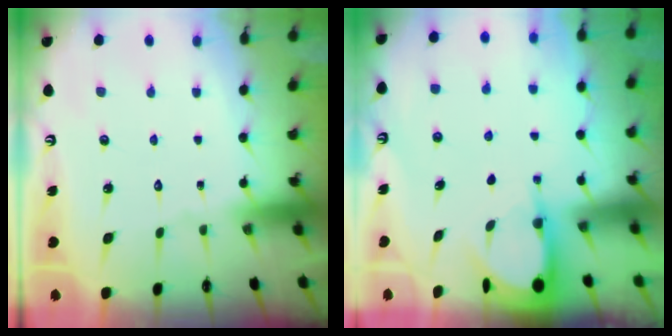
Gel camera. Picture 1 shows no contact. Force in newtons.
{"total": 4.0, "press": 4.0, "slide": 0.3}